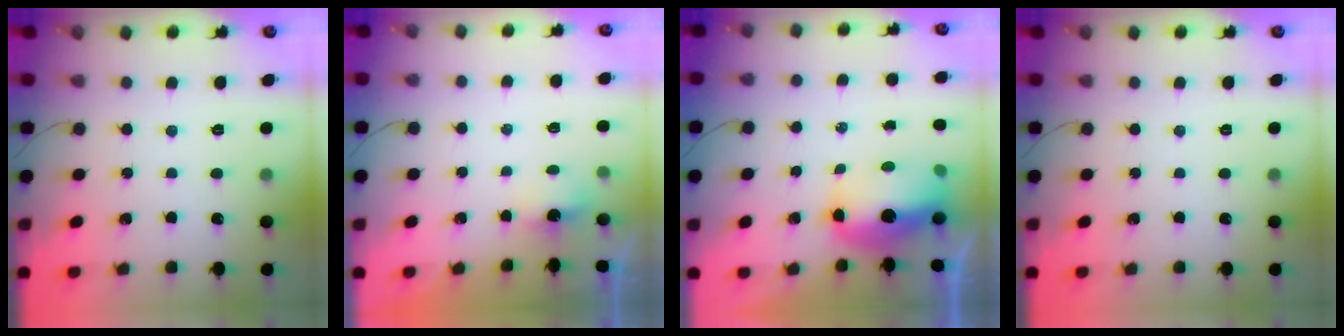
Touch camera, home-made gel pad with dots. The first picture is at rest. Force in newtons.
{"total": 2.7, "press": 2.7, "slide": 0.7}
{"total": 12.2, "press": 12.0, "slide": 2.6}
{"total": 0.0}